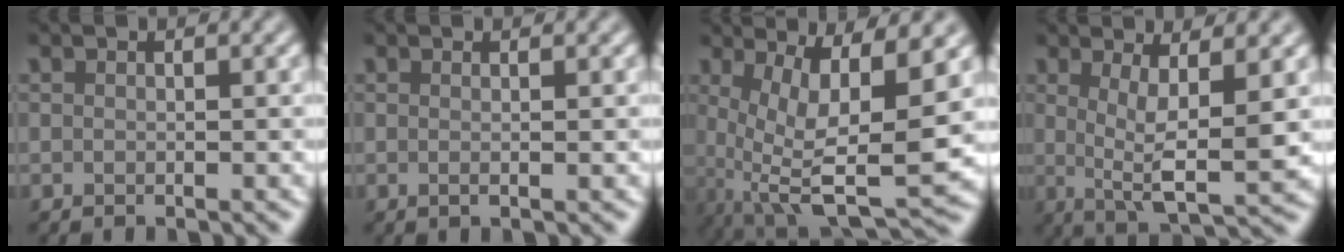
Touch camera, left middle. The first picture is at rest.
{"total": 1.3, "force": [0.2, 0.5, 1.3], "torque": [-0.014, 0.000, -0.005]}
{"total": 9.3, "force": [0.8, 2.7, 8.9], "torque": [-0.156, -0.013, 0.022]}
{"total": 6.1, "force": [0.8, 1.4, 5.9], "torque": [-0.090, -0.008, 0.017]}